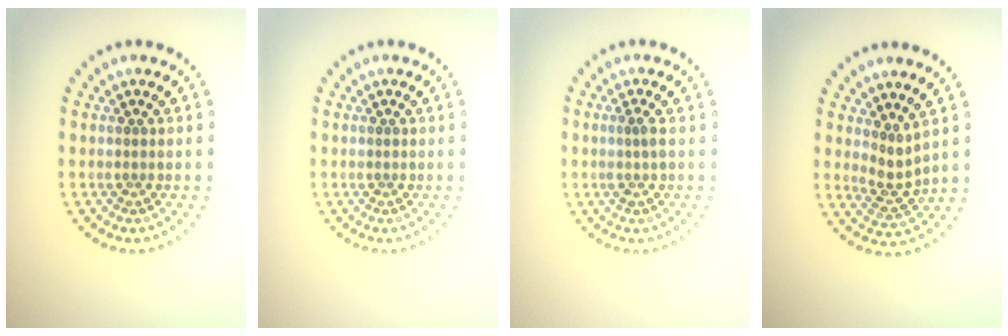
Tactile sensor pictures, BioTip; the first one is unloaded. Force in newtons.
{"total": 0.0}
{"total": 1.3, "press": 0.9, "slide": 0.9}
{"total": 2.1, "press": 1.4, "slide": 1.5}